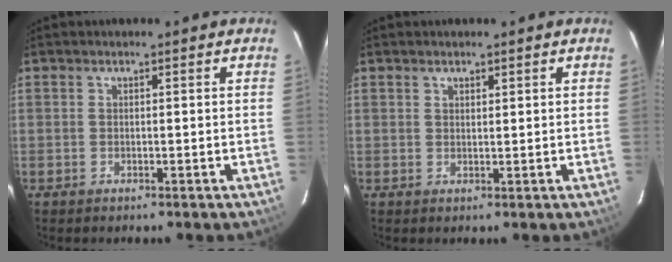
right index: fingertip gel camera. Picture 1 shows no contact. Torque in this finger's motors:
{"motor_torque": [-0.11, 0.01, -0.03, 0.00]}